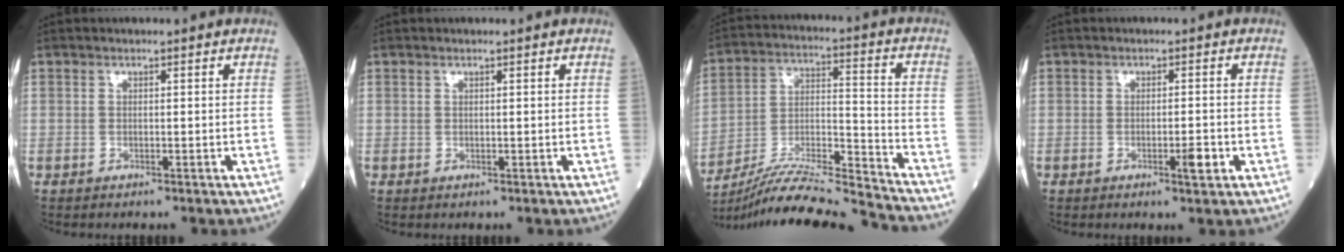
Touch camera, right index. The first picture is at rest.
{"total": 0.0}
{"total": 17.6, "force": [-16.8, -1.8, 4.9], "torque": [-0.091, 0.006, -0.289]}
{"total": 2.3, "force": [-0.8, 0.4, 2.1], "torque": [-0.032, -0.001, -0.009]}